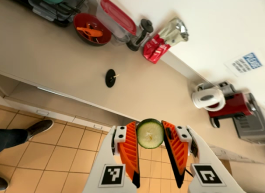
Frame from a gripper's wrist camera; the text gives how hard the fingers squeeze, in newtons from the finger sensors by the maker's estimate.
{"total": 6.2, "left": 6.0, "right": 6.5}